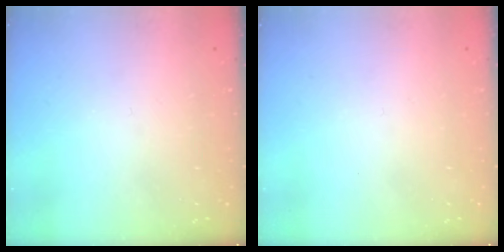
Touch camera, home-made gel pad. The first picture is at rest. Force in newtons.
{"total": 1.6, "press": 1.6, "slide": 0.1}